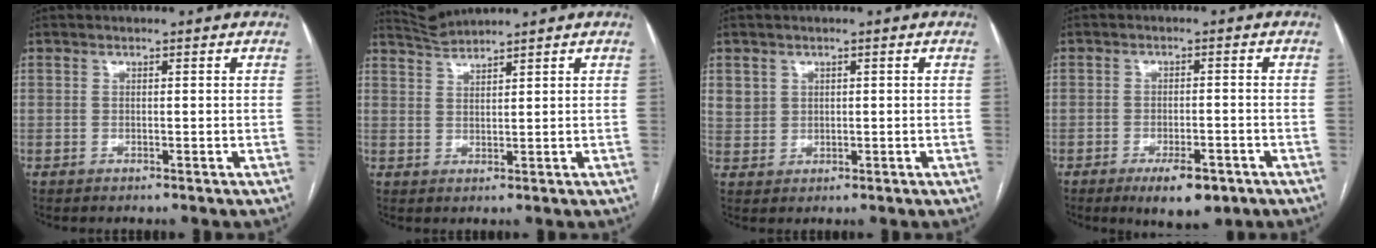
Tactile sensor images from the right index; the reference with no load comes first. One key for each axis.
{"total": 3.3, "fx": 3.1, "fy": -1.1, "fz": -0.4, "tx": 0.003, "ty": 0.002, "tz": 0.068}
{"total": 3.0, "fx": 1.3, "fy": 2.7, "fz": 0.4, "tx": -0.003, "ty": 0.006, "tz": 0.027}
{"total": 6.4, "fx": -3.9, "fy": 2.3, "fz": 4.6, "tx": -0.068, "ty": -0.005, "tz": -0.051}